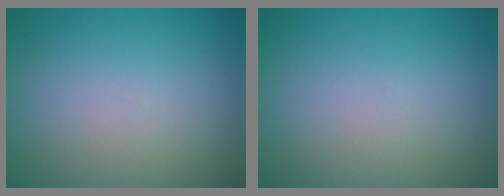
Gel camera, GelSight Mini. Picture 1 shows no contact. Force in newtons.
{"total": 0.0}